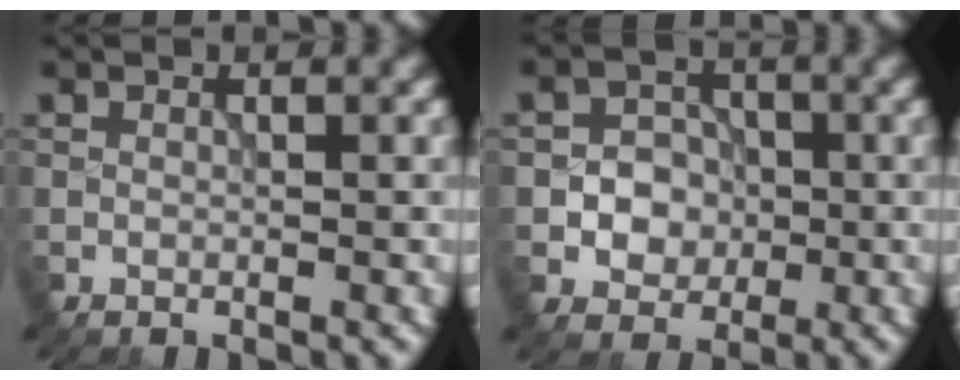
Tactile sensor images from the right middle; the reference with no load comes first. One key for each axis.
{"total": 4.0, "fx": -0.6, "fy": 3.5, "fz": 1.8, "tx": -0.008, "ty": -0.001, "tz": -0.026}